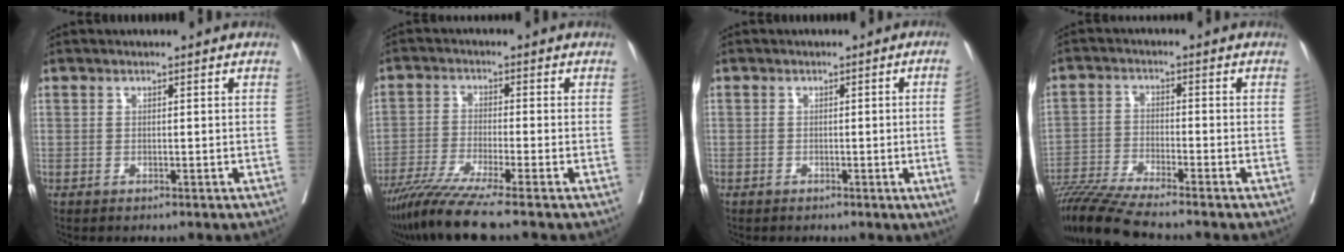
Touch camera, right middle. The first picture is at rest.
{"total": 9.0, "force": [-7.1, -1.5, 5.3], "torque": [-0.086, -0.036, -0.125]}
{"total": 4.1, "force": [-0.5, -1.6, 3.7], "torque": [-0.042, -0.006, -0.007]}
{"total": 9.0, "force": [-8.0, -1.5, 3.8], "torque": [-0.059, -0.026, -0.146]}